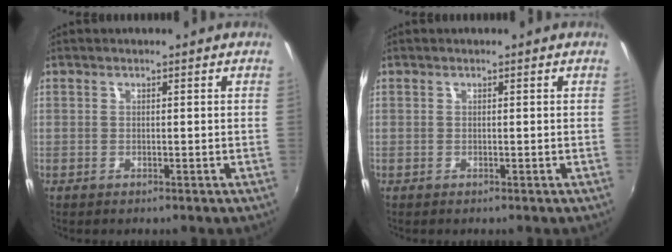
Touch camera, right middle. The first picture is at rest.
{"total": 0.0}